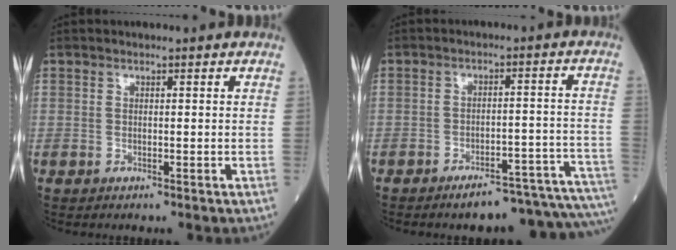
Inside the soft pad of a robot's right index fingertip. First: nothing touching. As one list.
[{"total": 14.6, "force": [-13.6, 0.9, 5.2], "torque": [-0.006, 0.029, -0.163]}]